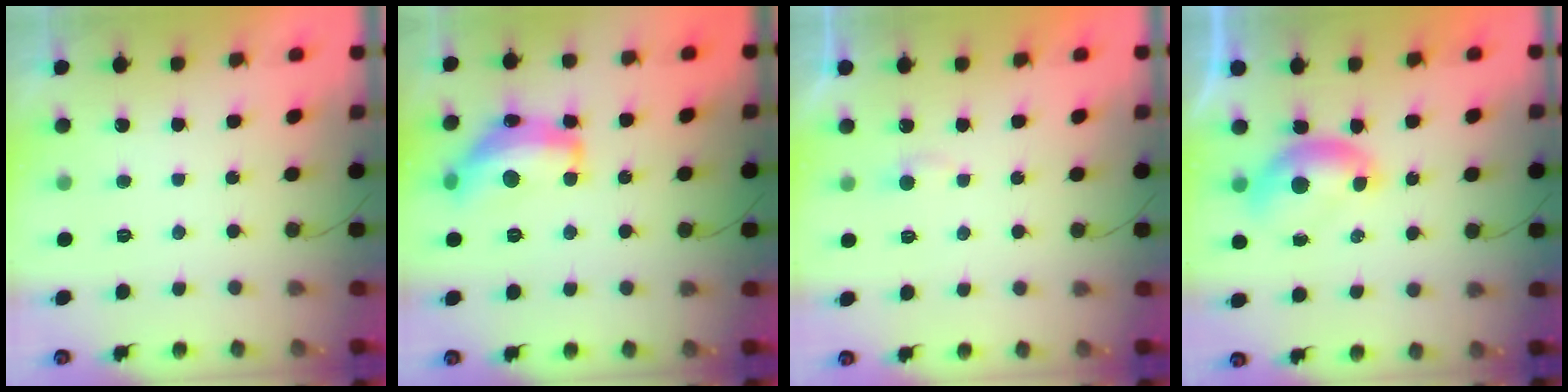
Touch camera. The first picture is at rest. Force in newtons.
{"total": 16.5, "press": 16.5, "slide": 1.0}
{"total": 2.8, "press": 2.8, "slide": 0.3}
{"total": 6.8, "press": 6.8, "slide": 0.7}